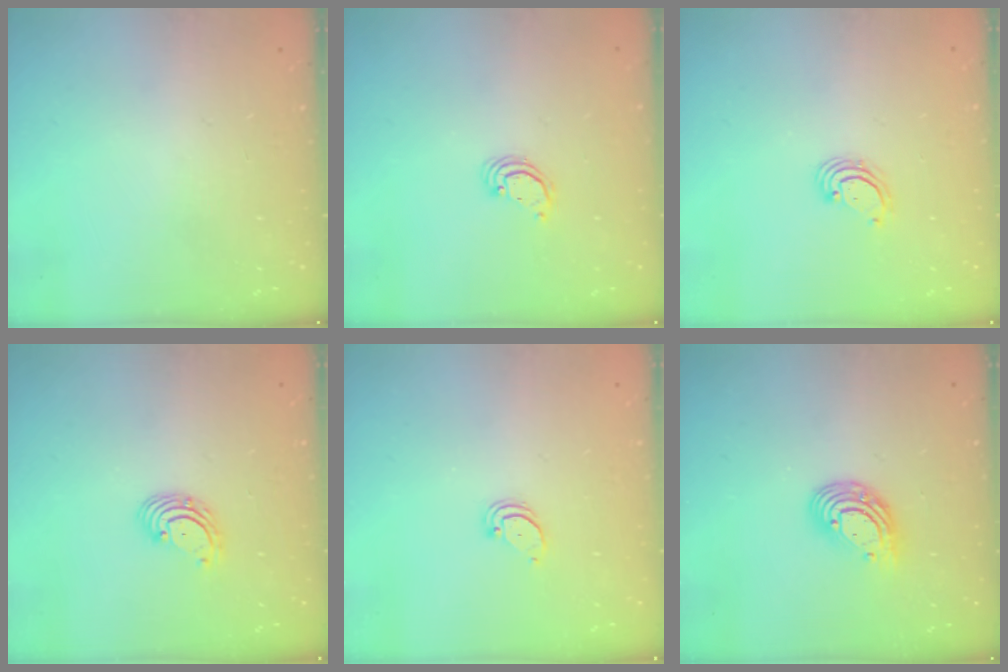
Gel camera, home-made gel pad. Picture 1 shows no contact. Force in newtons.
{"total": 2.2, "press": 2.2, "slide": 0.2}
{"total": 2.8, "press": 2.8, "slide": 0.3}
{"total": 2.9, "press": 2.9, "slide": 0.1}
{"total": 2.0, "press": 2.0, "slide": 0.2}
{"total": 9.4, "press": 9.4, "slide": 0.8}